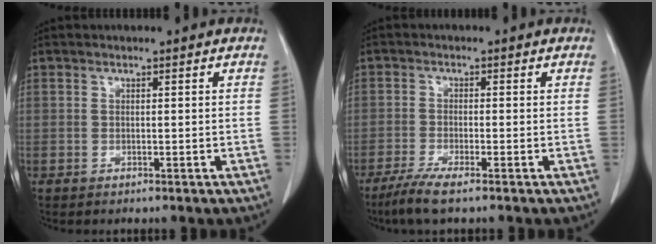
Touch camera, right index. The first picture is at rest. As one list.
[{"total": 4.6, "force": [-3.3, 0.0, 3.2], "torque": [-0.063, -0.013, -0.062]}]